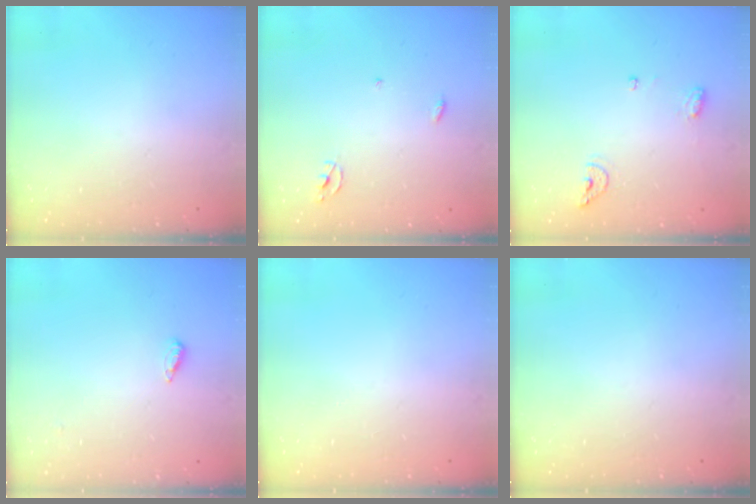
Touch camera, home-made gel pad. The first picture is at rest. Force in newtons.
{"total": 2.3, "press": 2.3, "slide": 0.1}
{"total": 6.6, "press": 6.5, "slide": 1.0}
{"total": 2.2, "press": 2.2, "slide": 0.5}
{"total": 0.0}
{"total": 0.0}